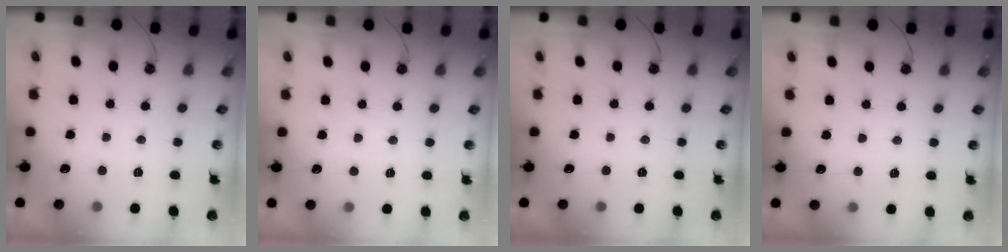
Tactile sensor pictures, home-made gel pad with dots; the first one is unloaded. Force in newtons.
{"total": 3.3, "press": 3.3, "slide": 0.5}
{"total": 0.0}
{"total": 3.0, "press": 3.0, "slide": 0.4}